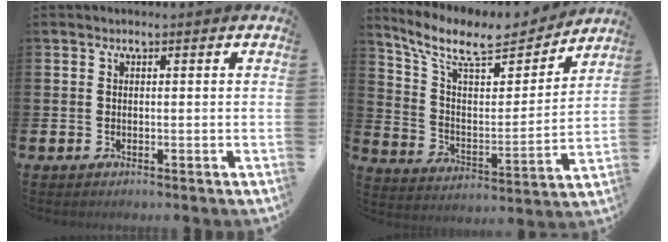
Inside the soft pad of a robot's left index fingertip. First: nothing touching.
{"total": 10.2, "force": [8.8, 3.2, 4.1], "torque": [-0.113, -0.061, 0.151]}